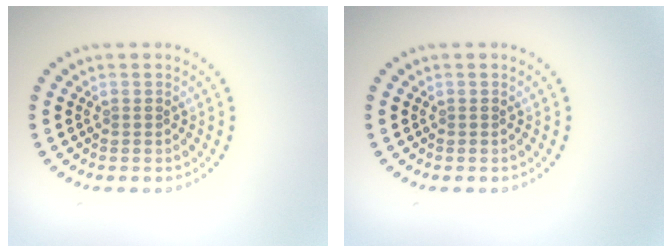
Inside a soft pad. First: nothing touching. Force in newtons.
{"total": 0.0}